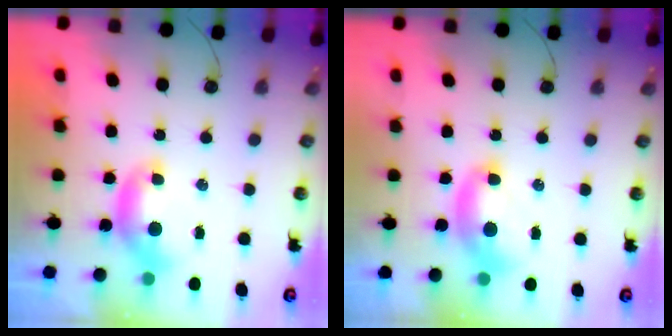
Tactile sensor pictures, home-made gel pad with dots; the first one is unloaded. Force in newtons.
{"total": 2.2, "press": 2.2, "slide": 0.3}